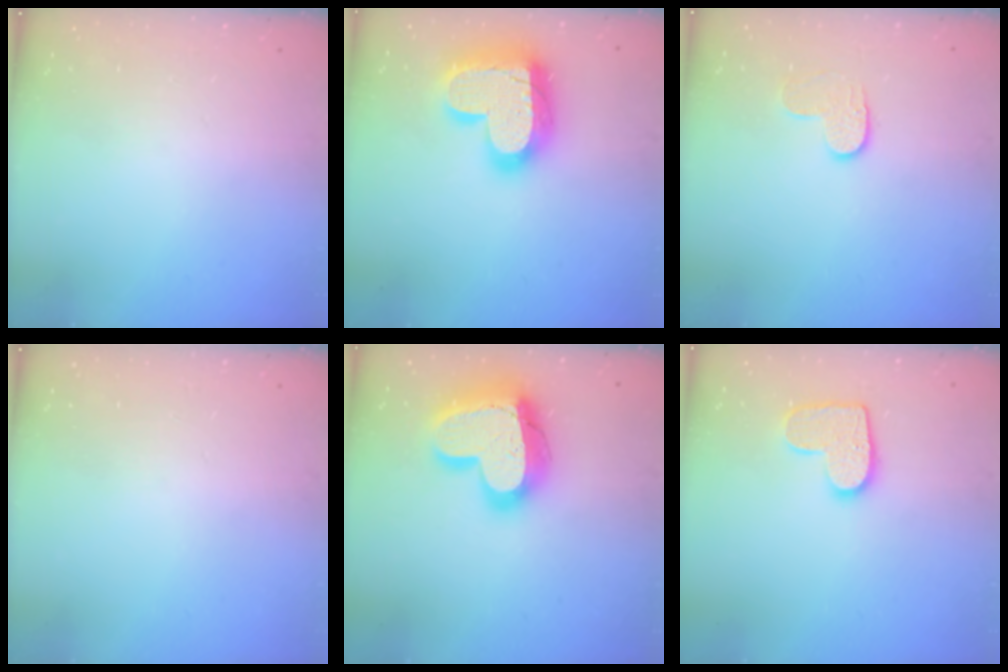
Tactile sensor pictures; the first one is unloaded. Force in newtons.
{"total": 23.4, "press": 23.3, "slide": 1.7}
{"total": 6.3, "press": 6.3, "slide": 0.4}
{"total": 0.0}
{"total": 23.4, "press": 23.3, "slide": 1.9}
{"total": 10.9, "press": 10.9, "slide": 0.6}